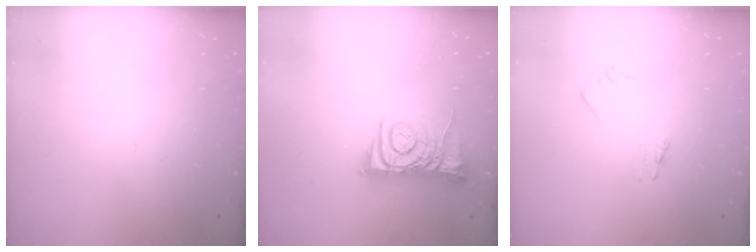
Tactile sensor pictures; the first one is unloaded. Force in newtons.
{"total": 8.8, "press": 8.8, "slide": 0.3}
{"total": 0.7, "press": 0.7, "slide": 0.1}